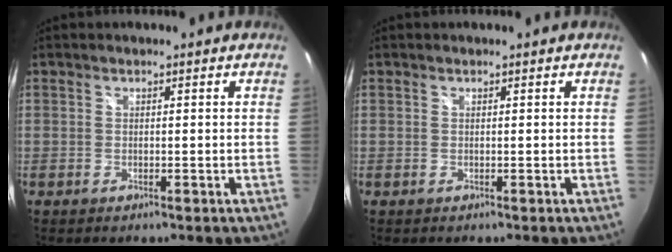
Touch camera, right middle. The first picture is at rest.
{"total": 0.0}